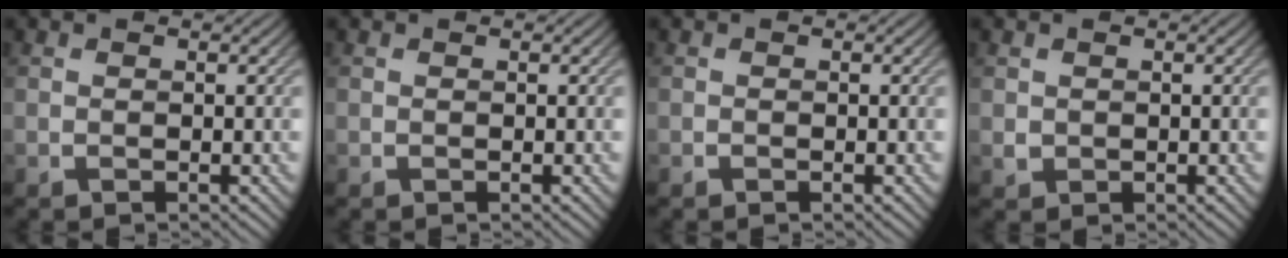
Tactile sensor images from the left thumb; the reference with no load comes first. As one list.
[{"total": 0.0}, {"total": 0.0}, {"total": 1.1, "force": [0.2, 1.0, 0.3], "torque": [-0.007, -0.003, 0.003]}]